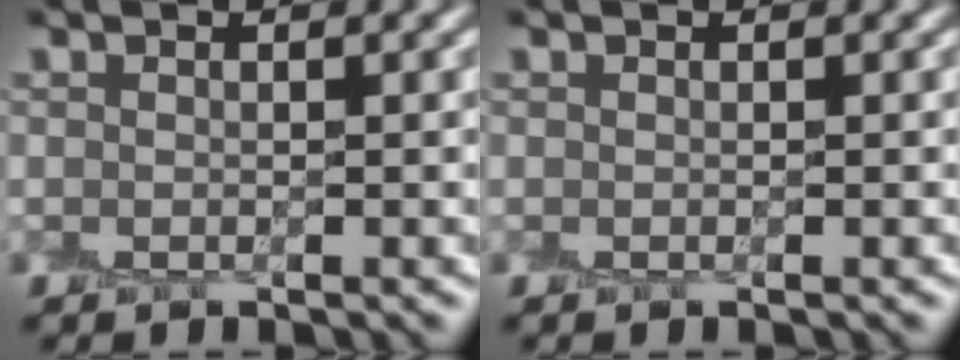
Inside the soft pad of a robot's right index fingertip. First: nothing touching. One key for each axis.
{"total": 0.0}